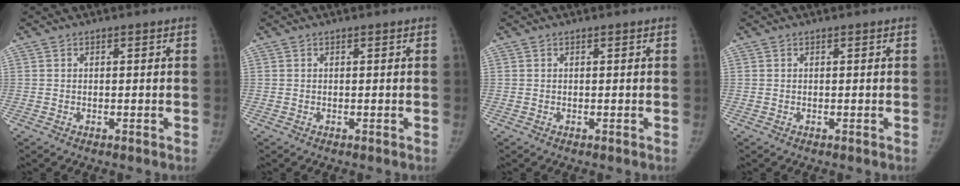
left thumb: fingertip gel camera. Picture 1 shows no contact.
{"total": 0.0}
{"total": 0.0}
{"total": 0.0}